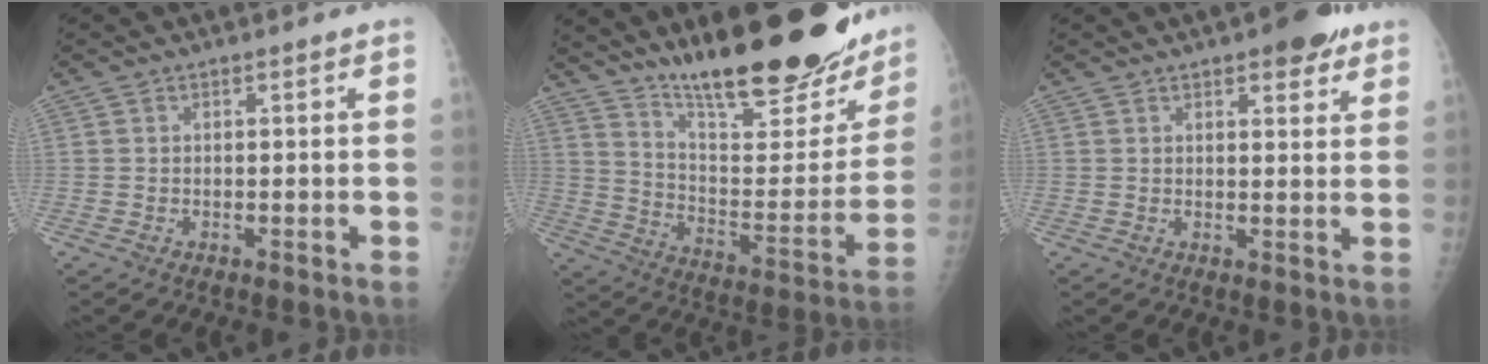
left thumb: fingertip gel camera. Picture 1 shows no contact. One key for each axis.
{"total": 28.8, "fx": 21.7, "fy": 7.1, "fz": 17.5, "tx": -0.226, "ty": -0.110, "tz": 0.322}
{"total": 6.5, "fx": 4.1, "fy": 2.5, "fz": 4.4, "tx": -0.035, "ty": -0.015, "tz": 0.050}